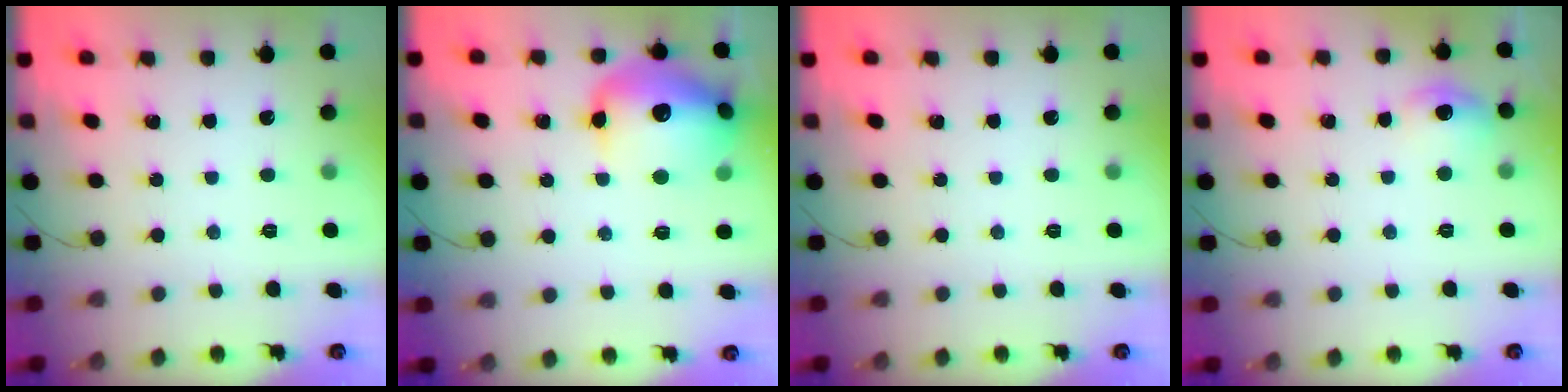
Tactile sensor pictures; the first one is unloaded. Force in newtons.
{"total": 18.3, "press": 18.2, "slide": 1.6}
{"total": 0.0}
{"total": 6.4, "press": 6.1, "slide": 1.9}